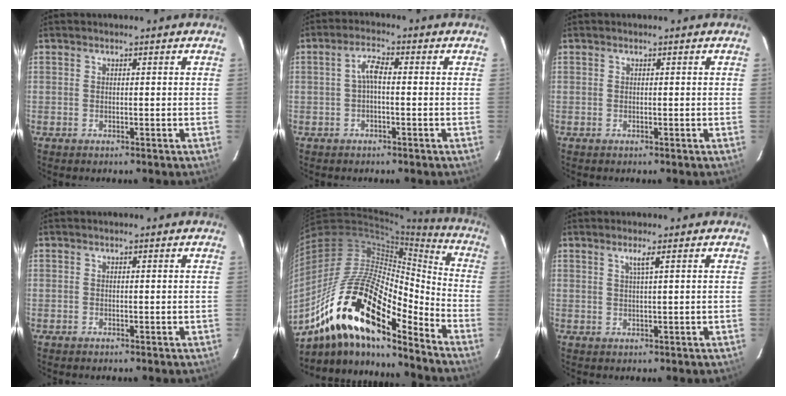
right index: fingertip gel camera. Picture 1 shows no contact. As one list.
[{"total": 3.0, "force": [-0.4, 1.0, 2.9], "torque": [-0.060, 0.012, -0.008]}, {"total": 0.0}, {"total": 0.0}, {"total": 24.0, "force": [-15.5, 7.6, 16.6], "torque": [-0.296, -0.023, -0.291]}, {"total": 1.6, "force": [0.8, -0.5, 1.3], "torque": [-0.024, -0.002, 0.017]}]